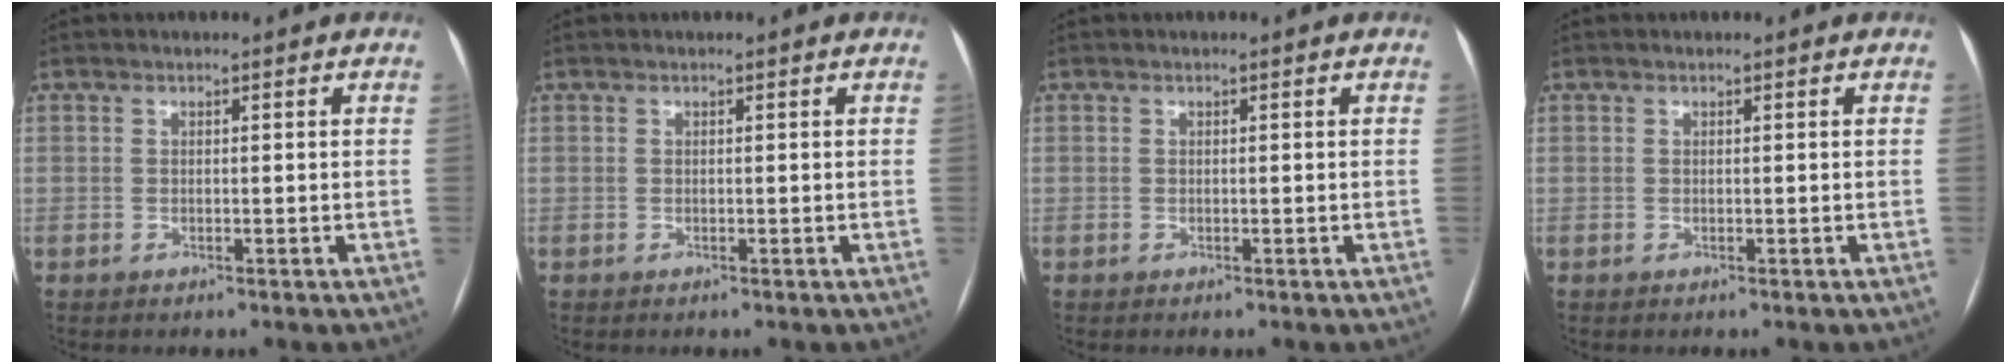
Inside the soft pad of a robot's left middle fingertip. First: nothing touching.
{"total": 0.0}
{"total": 0.0}
{"total": 0.0}